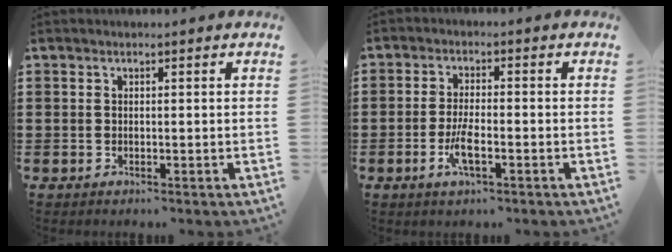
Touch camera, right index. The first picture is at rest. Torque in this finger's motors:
{"motor_torque": [1.05, 1.09, 0.54, 0.16]}